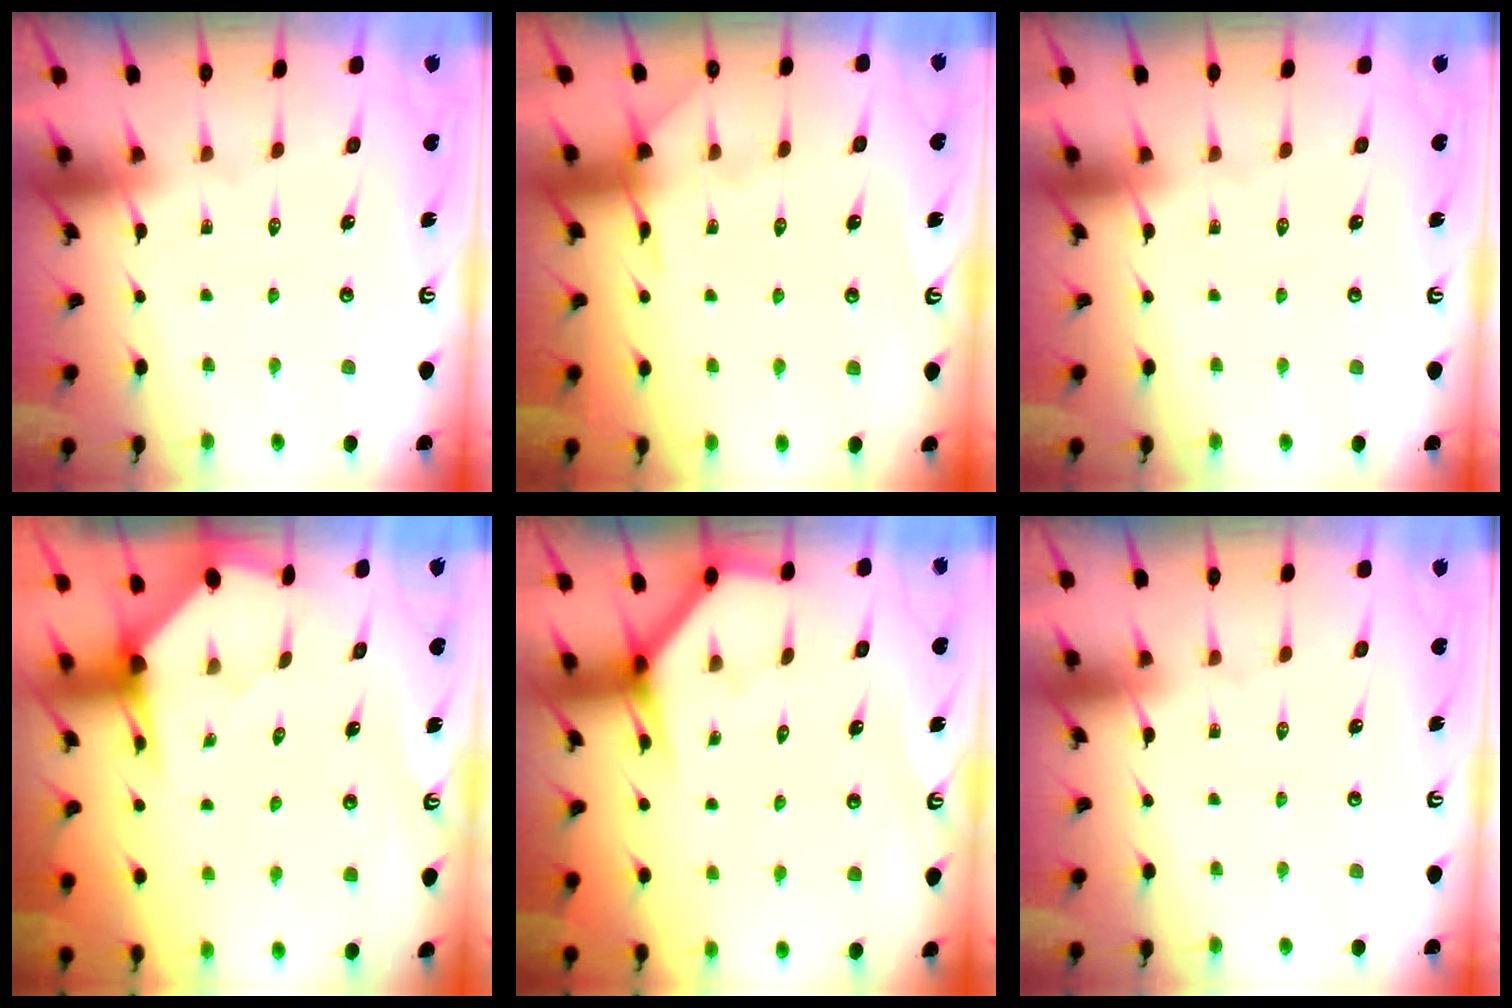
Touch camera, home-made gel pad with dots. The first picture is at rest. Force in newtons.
{"total": 5.6, "press": 5.6, "slide": 0.6}
{"total": 0.0}
{"total": 3.3, "press": 3.3, "slide": 0.3}
{"total": 3.6, "press": 3.6, "slide": 0.3}
{"total": 0.0}